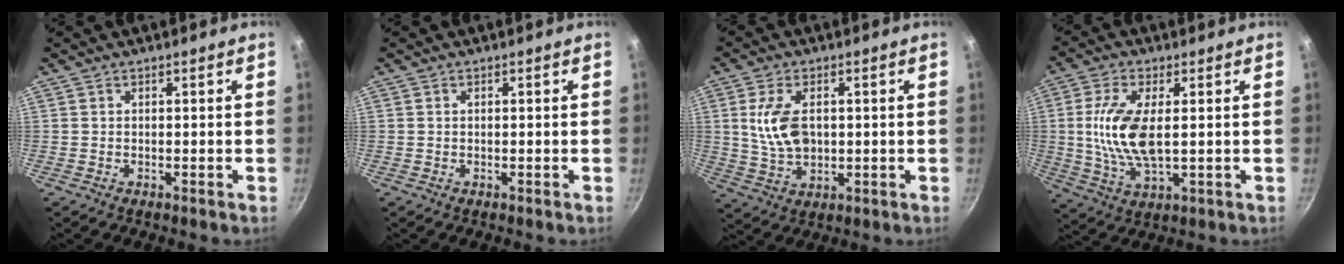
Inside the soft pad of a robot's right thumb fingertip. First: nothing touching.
{"total": 0.0}
{"total": 9.5, "force": [1.4, 5.7, 7.5], "torque": [-0.135, -0.007, 0.029]}
{"total": 11.7, "force": [1.0, 5.0, 10.5], "torque": [-0.215, -0.005, 0.021]}